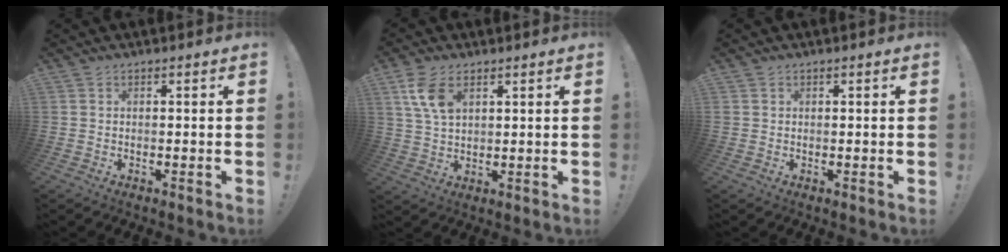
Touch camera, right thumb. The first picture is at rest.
{"total": 8.3, "force": [3.8, 4.6, 5.8], "torque": [-0.115, -0.013, 0.072]}
{"total": 1.0, "force": [0.5, 0.8, -0.4], "torque": [0.005, 0.004, 0.011]}